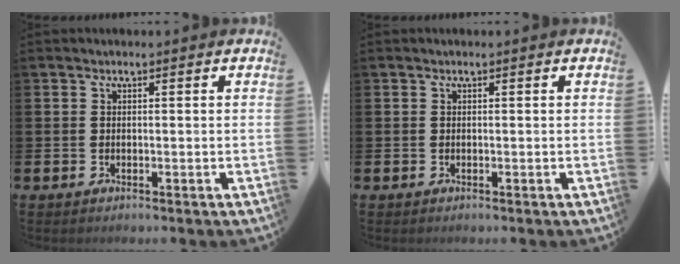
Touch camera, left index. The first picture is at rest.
{"total": 0.0}